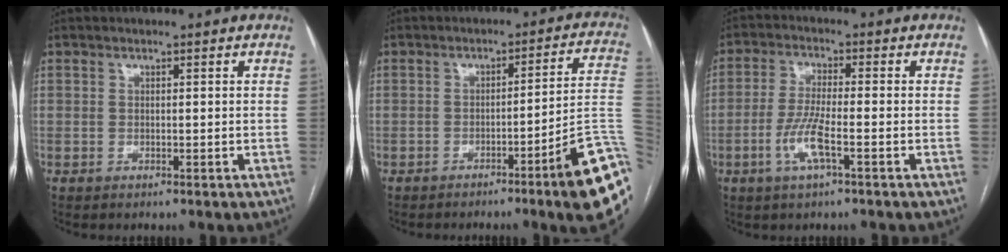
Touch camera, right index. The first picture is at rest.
{"total": 14.4, "force": [-6.4, -0.3, 12.9], "torque": [-0.076, 0.019, -0.084]}
{"total": 6.4, "force": [-2.5, 0.7, 5.8], "torque": [-0.122, -0.005, -0.049]}